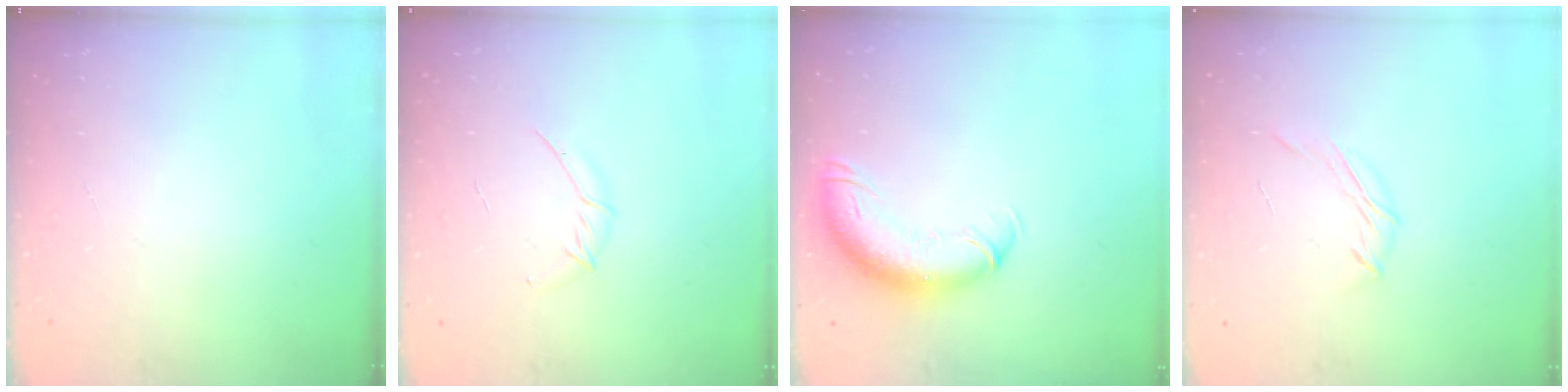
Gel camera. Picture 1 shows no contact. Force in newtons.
{"total": 4.9, "press": 4.7, "slide": 1.1}
{"total": 13.1, "press": 12.7, "slide": 3.3}
{"total": 6.5, "press": 6.5, "slide": 0.9}